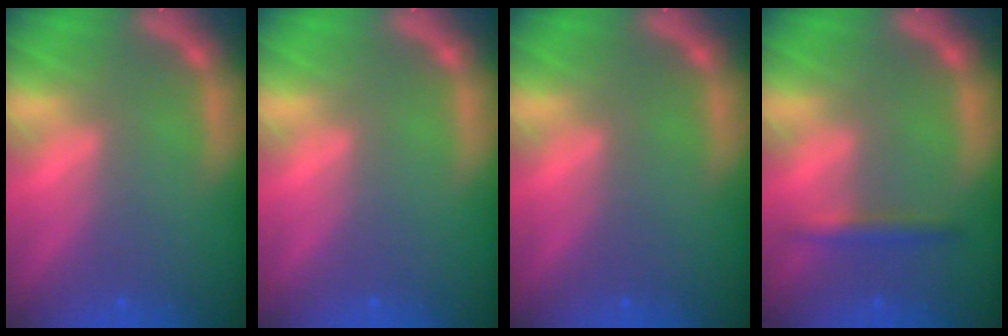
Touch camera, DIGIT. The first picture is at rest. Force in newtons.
{"total": 0.0}
{"total": 0.0}
{"total": 1.9}